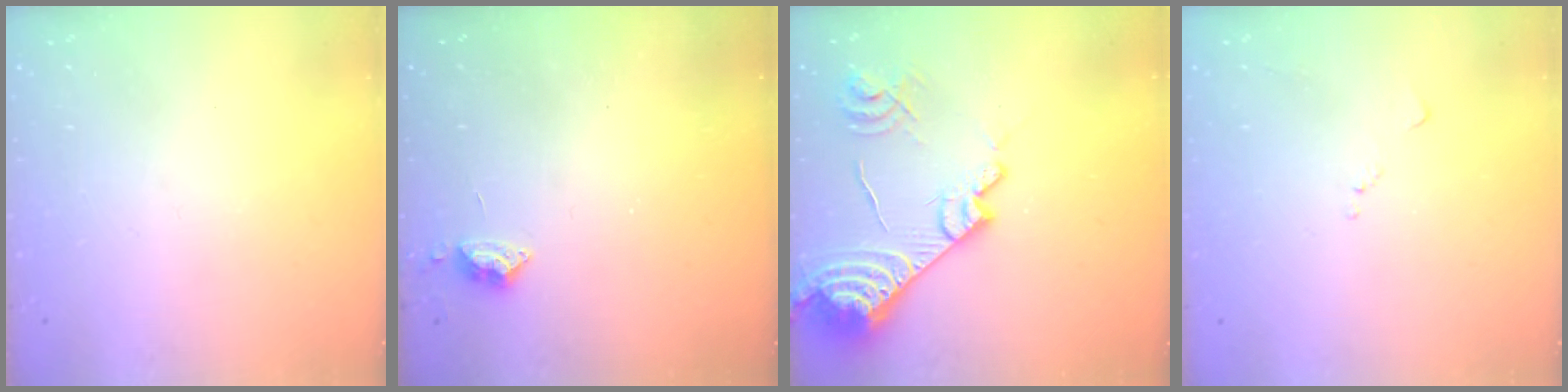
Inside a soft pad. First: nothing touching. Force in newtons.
{"total": 4.7, "press": 4.6, "slide": 0.7}
{"total": 18.0, "press": 17.9, "slide": 1.8}
{"total": 6.1, "press": 6.0, "slide": 0.6}